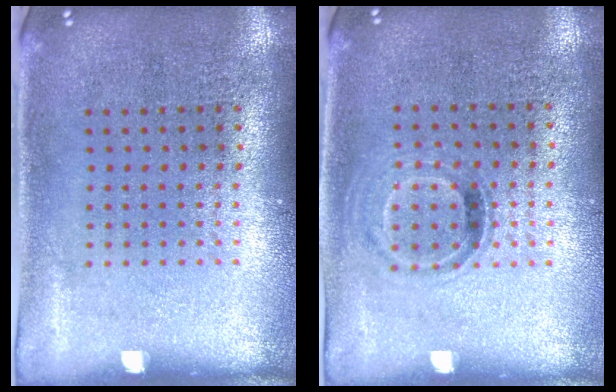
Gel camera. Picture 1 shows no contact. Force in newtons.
{"total": 0.8, "press": 0.7, "slide": 0.4}